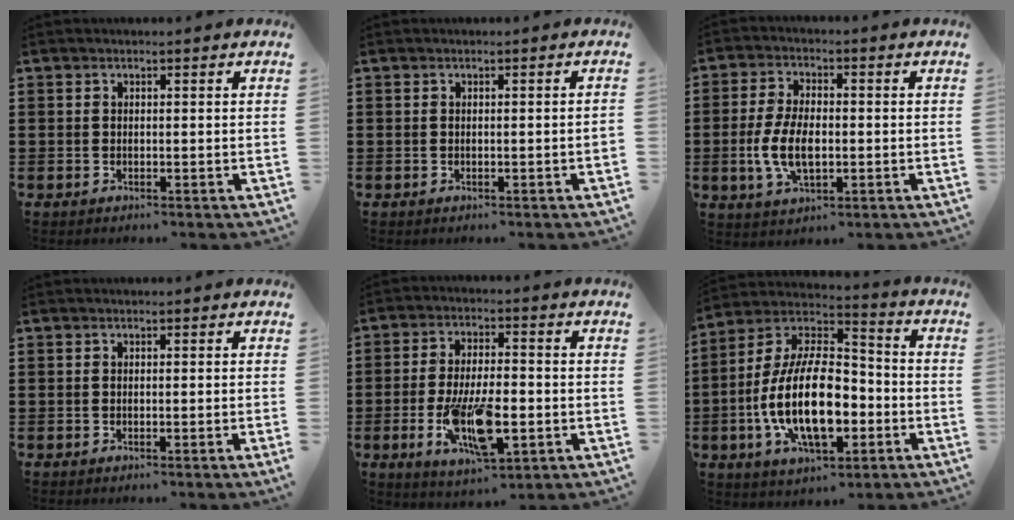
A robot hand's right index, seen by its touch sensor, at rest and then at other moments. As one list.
[{"total": 0.6, "force": [-0.3, -0.1, 0.5], "torque": [-0.008, -0.004, -0.004]}, {"total": 7.6, "force": [-1.2, 3.7, 6.5], "torque": [-0.147, -0.001, -0.027]}, {"total": 0.6, "force": [-0.2, -0.3, 0.4], "torque": [-0.007, -0.004, -0.004]}, {"total": 13.2, "force": [-3.8, 5.3, 11.4], "torque": [-0.231, -0.007, -0.061]}, {"total": 16.6, "force": [-4.4, 8.0, 13.8], "torque": [-0.300, -0.003, -0.086]}]